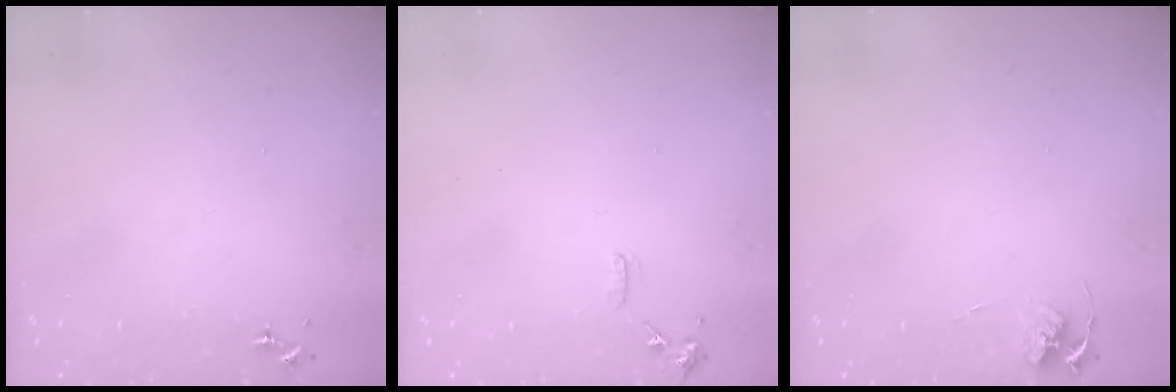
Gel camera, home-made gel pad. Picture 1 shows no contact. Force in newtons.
{"total": 6.8, "press": 6.7, "slide": 0.9}
{"total": 5.3, "press": 5.2, "slide": 0.6}